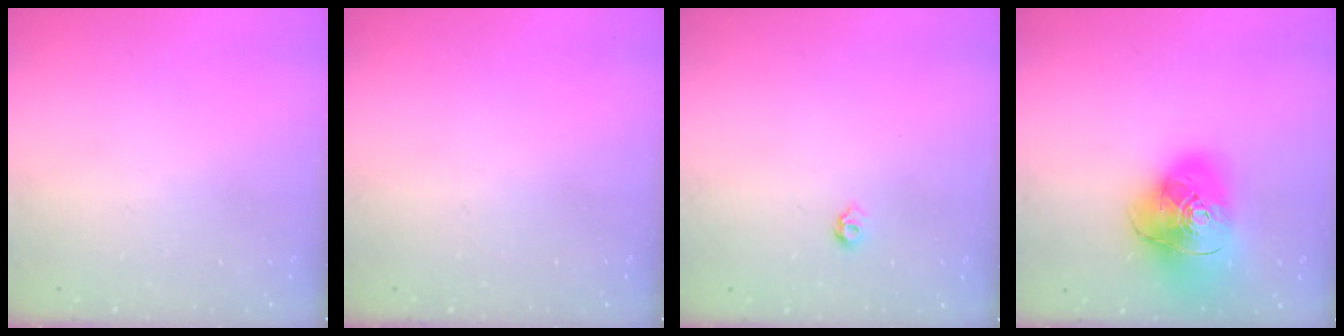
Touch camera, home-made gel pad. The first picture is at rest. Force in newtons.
{"total": 0.0}
{"total": 4.2, "press": 4.1, "slide": 0.8}
{"total": 19.4, "press": 19.2, "slide": 2.5}